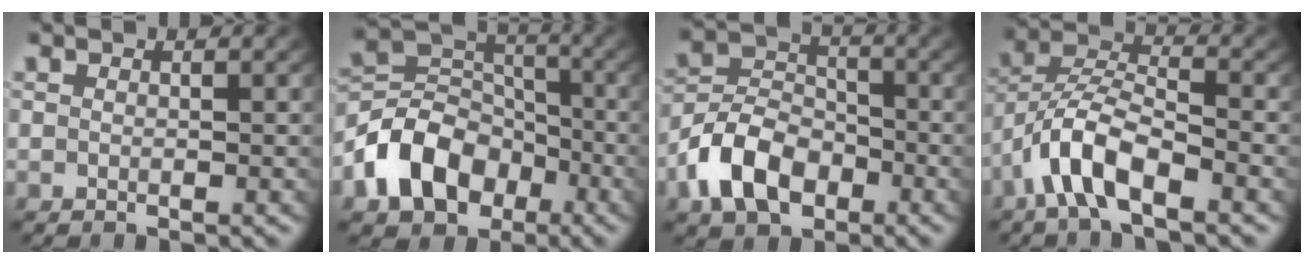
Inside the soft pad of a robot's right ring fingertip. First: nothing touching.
{"total": 9.1, "force": [-3.0, 7.2, 4.6], "torque": [-0.086, -0.026, -0.043]}
{"total": 7.3, "force": [-3.3, 5.2, 4.0], "torque": [-0.072, -0.016, -0.054]}
{"total": 5.8, "force": [-1.9, 3.5, 4.2], "torque": [-0.095, -0.013, -0.036]}